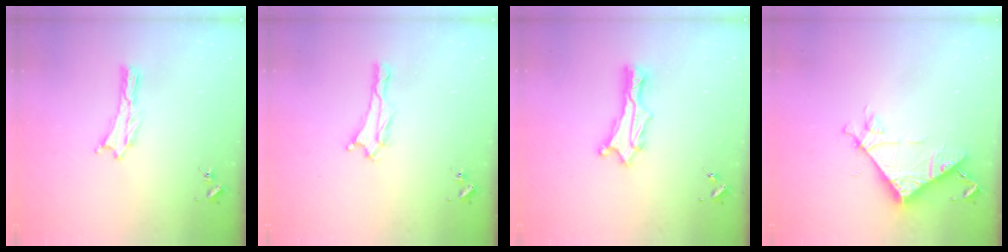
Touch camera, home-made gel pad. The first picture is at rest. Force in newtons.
{"total": 1.4, "press": 1.4, "slide": 0.2}
{"total": 2.4, "press": 2.4, "slide": 0.3}
{"total": 7.5, "press": 7.5, "slide": 0.4}